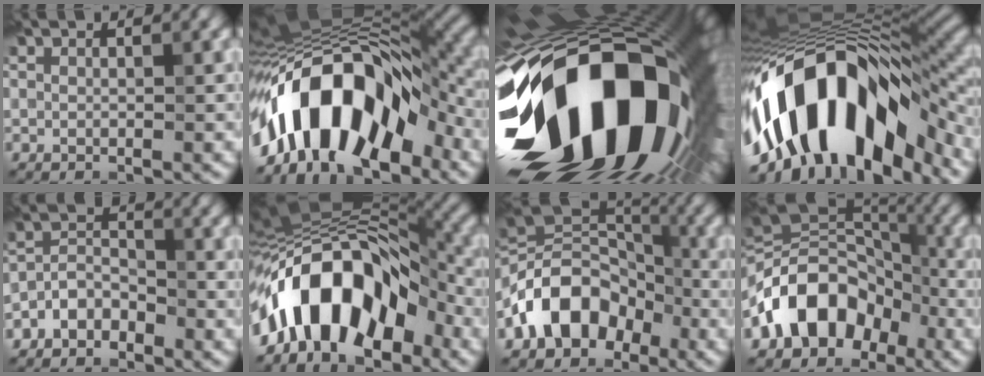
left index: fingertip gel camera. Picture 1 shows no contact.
{"total": 13.7, "force": [-6.2, 5.8, 10.8], "torque": [-0.171, 0.022, -0.108]}
{"total": 21.7, "force": [-6.5, 11.6, 17.1], "torque": [-0.301, -0.059, -0.102]}
{"total": 15.4, "force": [-5.3, 6.8, 12.7], "torque": [-0.207, 0.022, -0.097]}
{"total": 2.8, "force": [-2.3, 1.4, 0.7], "torque": [0.007, 0.015, -0.052]}
{"total": 12.5, "force": [-5.9, 5.9, 9.2], "torque": [-0.145, 0.022, -0.107]}
{"total": 9.3, "force": [-4.8, 6.2, 5.1], "torque": [-0.073, 0.011, -0.102]}
{"total": 10.4, "force": [-5.2, 7.0, 5.6], "torque": [-0.080, 0.021, -0.116]}